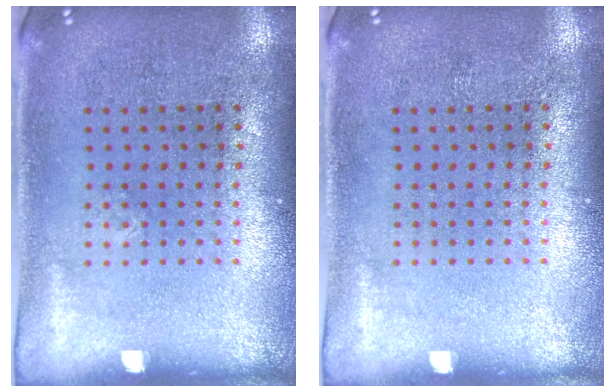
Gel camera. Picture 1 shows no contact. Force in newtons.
{"total": 0.0}